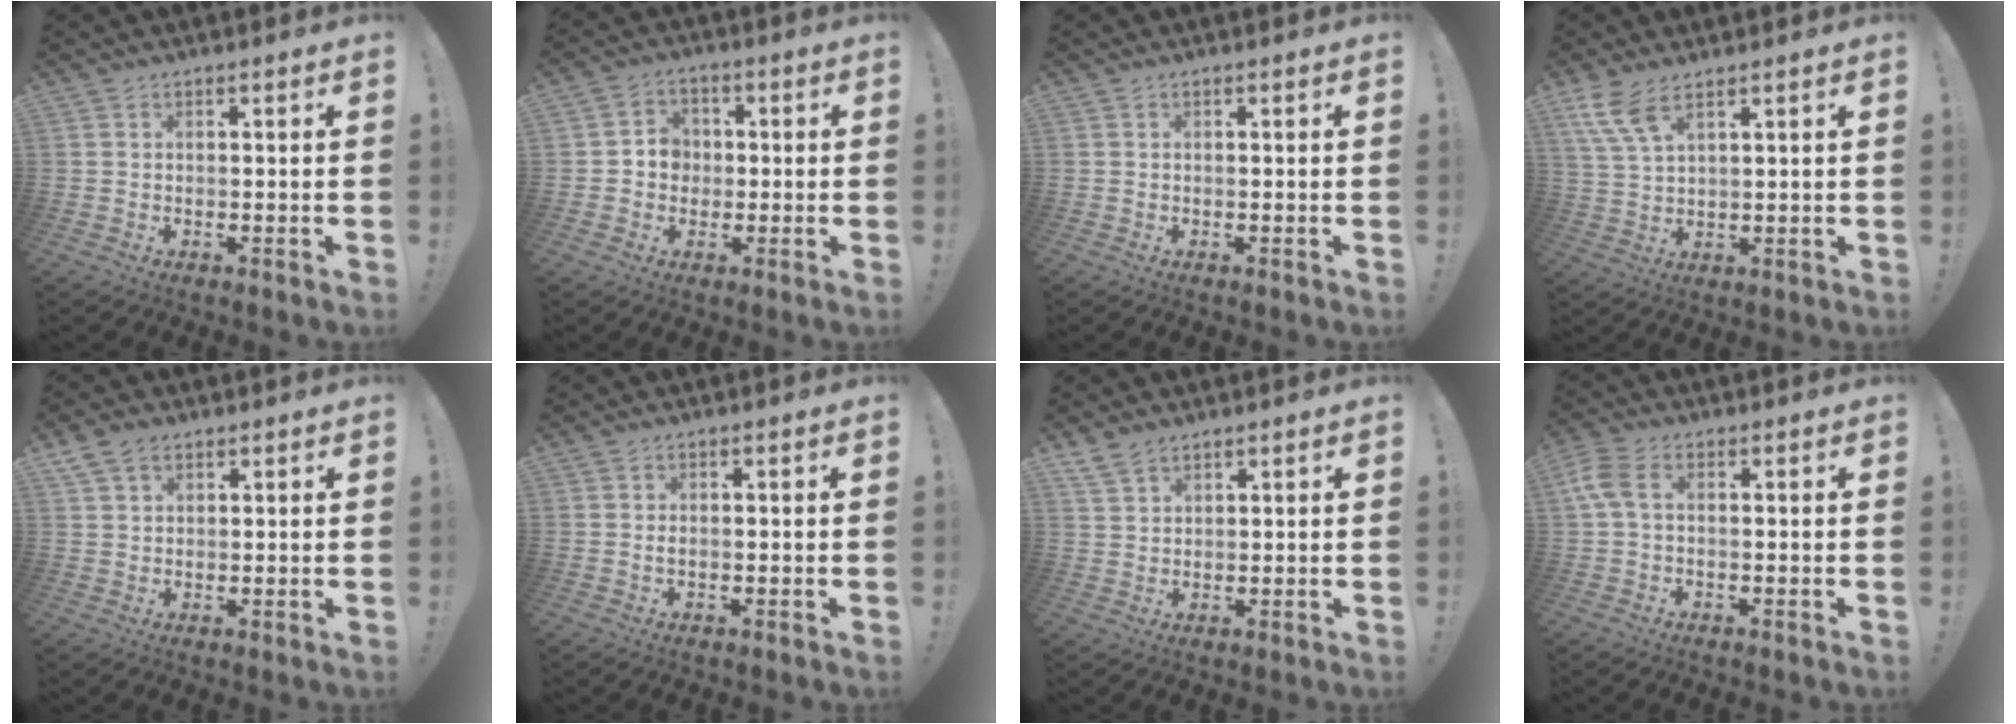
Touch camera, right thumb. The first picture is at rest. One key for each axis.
{"total": 6.1, "fx": -0.3, "fy": 5.6, "fz": 2.3, "tx": -0.035, "ty": 0.010, "tz": -0.003}
{"total": 0.0}
{"total": 7.7, "fx": 5.1, "fy": 2.4, "fz": 5.3, "tx": -0.117, "ty": -0.014, "tz": 0.100}
{"total": 4.6, "fx": 2.7, "fy": 3.1, "fz": 2.1, "tx": -0.039, "ty": -0.005, "tz": 0.054}
{"total": 0.6, "fx": -0.1, "fy": 0.3, "fz": 0.5, "tx": -0.013, "ty": 0.003, "tz": -0.002}
{"total": 4.4, "fx": 3.6, "fy": 2.0, "fz": 1.6, "tx": -0.031, "ty": -0.017, "tz": 0.070}
{"total": 5.3, "fx": 0.6, "fy": 2.7, "fz": 4.5, "tx": -0.100, "ty": 0.006, "tz": 0.015}